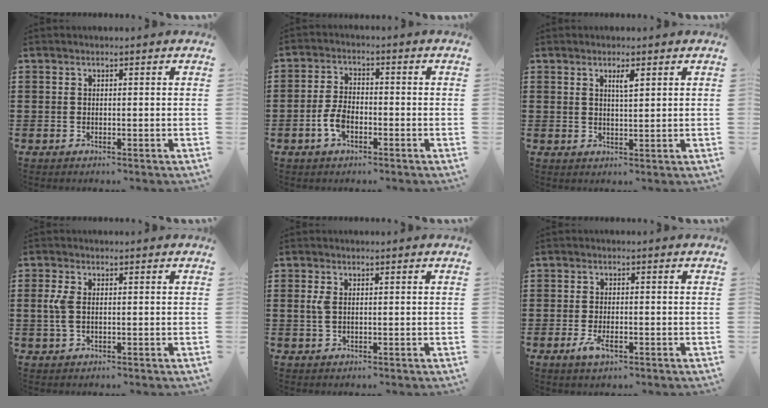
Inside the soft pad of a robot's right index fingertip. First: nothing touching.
{"total": 4.4, "force": [-1.6, 2.3, 3.5], "torque": [-0.087, -0.003, -0.035]}
{"total": 2.2, "force": [1.2, 0.5, 1.8], "torque": [-0.028, -0.001, 0.018]}
{"total": 3.5, "force": [0.1, 1.8, 3.0], "torque": [-0.090, -0.005, -0.009]}
{"total": 2.2, "force": [0.3, 1.2, 1.9], "torque": [-0.047, 0.003, 0.002]}
{"total": 2.9, "force": [-1.0, 1.2, 2.5], "torque": [-0.056, -0.004, -0.021]}